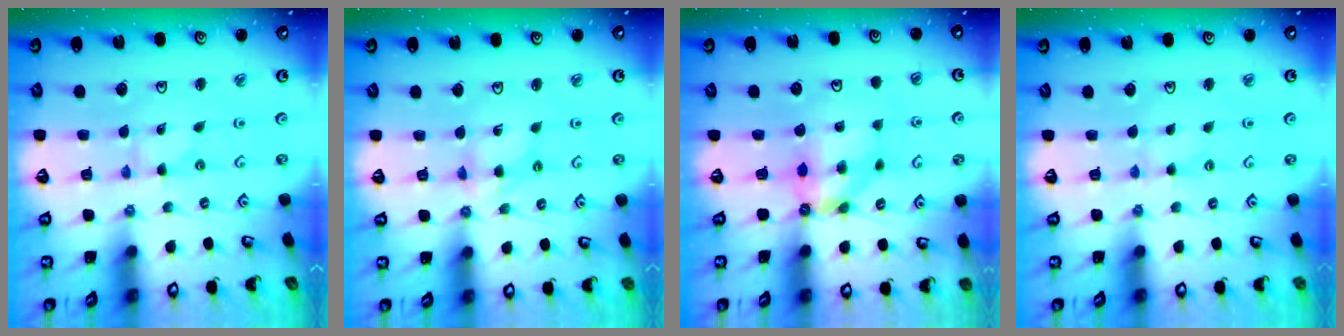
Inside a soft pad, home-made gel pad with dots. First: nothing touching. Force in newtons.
{"total": 5.4, "press": 5.3, "slide": 0.5}
{"total": 6.5, "press": 6.5, "slide": 0.2}
{"total": 2.1, "press": 2.0, "slide": 0.4}